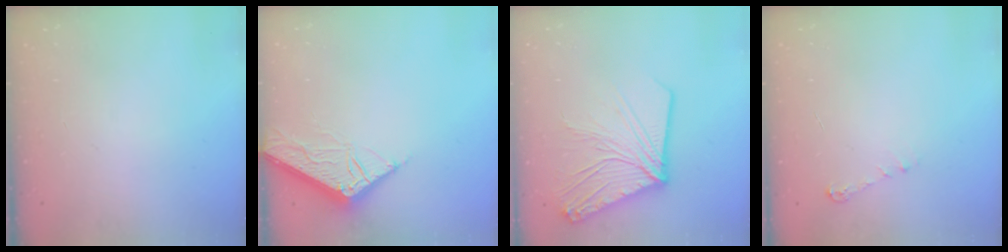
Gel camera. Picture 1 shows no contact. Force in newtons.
{"total": 7.0, "press": 6.9, "slide": 0.4}
{"total": 17.4, "press": 17.2, "slide": 2.3}
{"total": 4.0, "press": 3.9, "slide": 0.5}